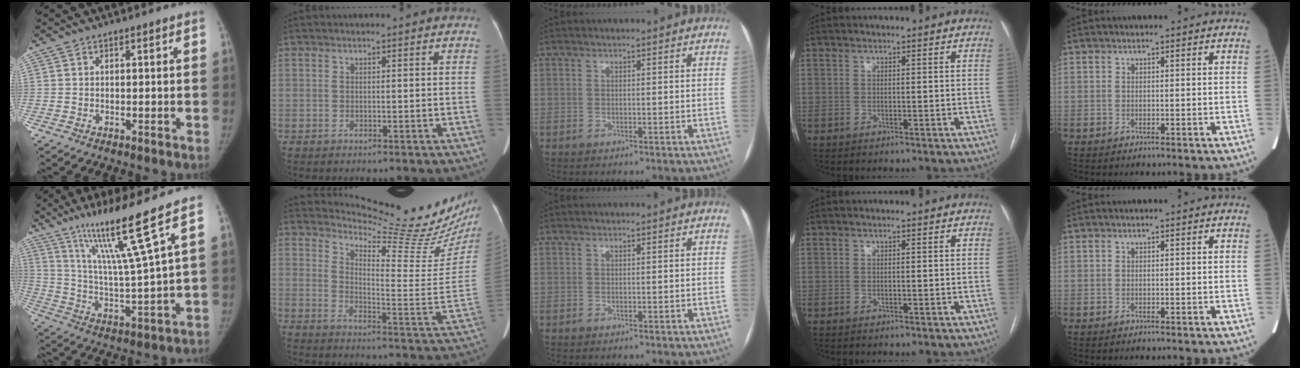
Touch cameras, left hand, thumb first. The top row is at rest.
{"thumb": {"total": 15.3, "force": [9.7, -1.4, 11.7], "torque": [-0.197, -0.062, 0.177]}, "index": {"total": 20.1, "force": [19.3, 0.6, 5.5], "torque": [-0.084, -0.139, 0.238]}}